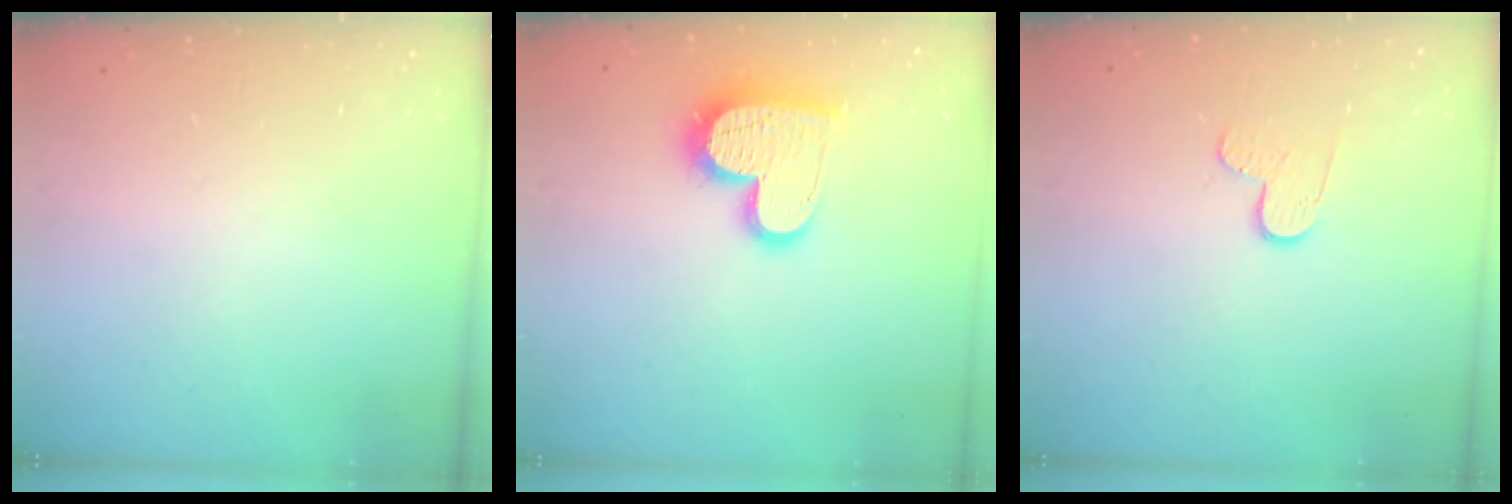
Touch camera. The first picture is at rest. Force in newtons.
{"total": 16.1, "press": 16.0, "slide": 1.2}
{"total": 7.0, "press": 7.0, "slide": 0.6}